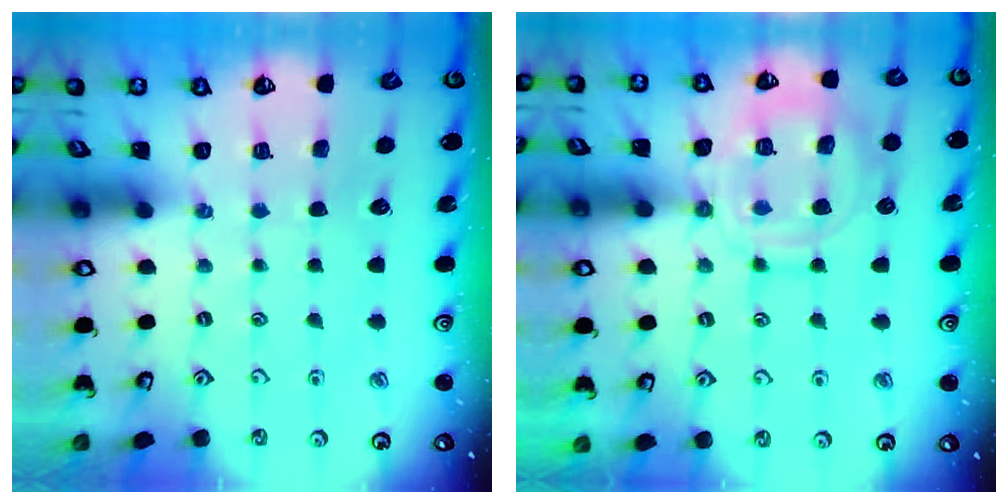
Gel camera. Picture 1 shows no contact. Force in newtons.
{"total": 14.6, "press": 14.5, "slide": 1.4}